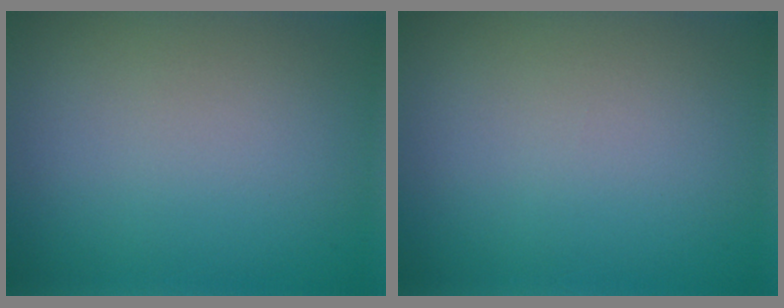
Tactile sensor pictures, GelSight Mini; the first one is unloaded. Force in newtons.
{"total": 0.0}